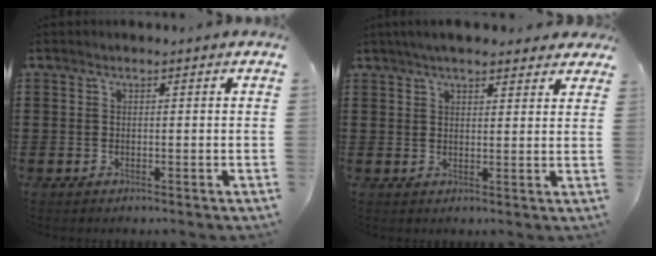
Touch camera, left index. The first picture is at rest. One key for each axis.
{"total": 4.6, "fx": 4.0, "fy": 1.1, "fz": 2.1, "tx": -0.052, "ty": 0.003, "tz": 0.073}